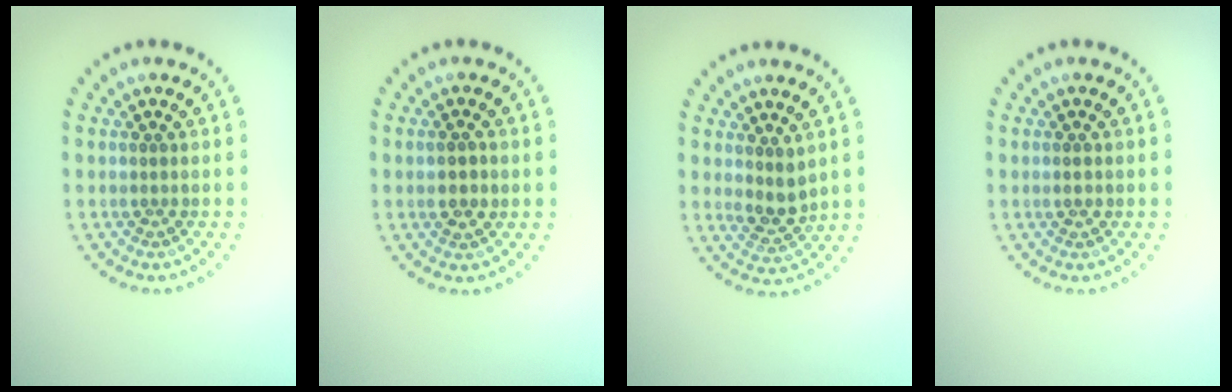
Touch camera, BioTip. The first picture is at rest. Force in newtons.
{"total": 1.5, "press": 1.5, "slide": 0.2}
{"total": 2.4, "press": 2.1, "slide": 1.0}
{"total": 1.1, "press": 1.1, "slide": 0.2}